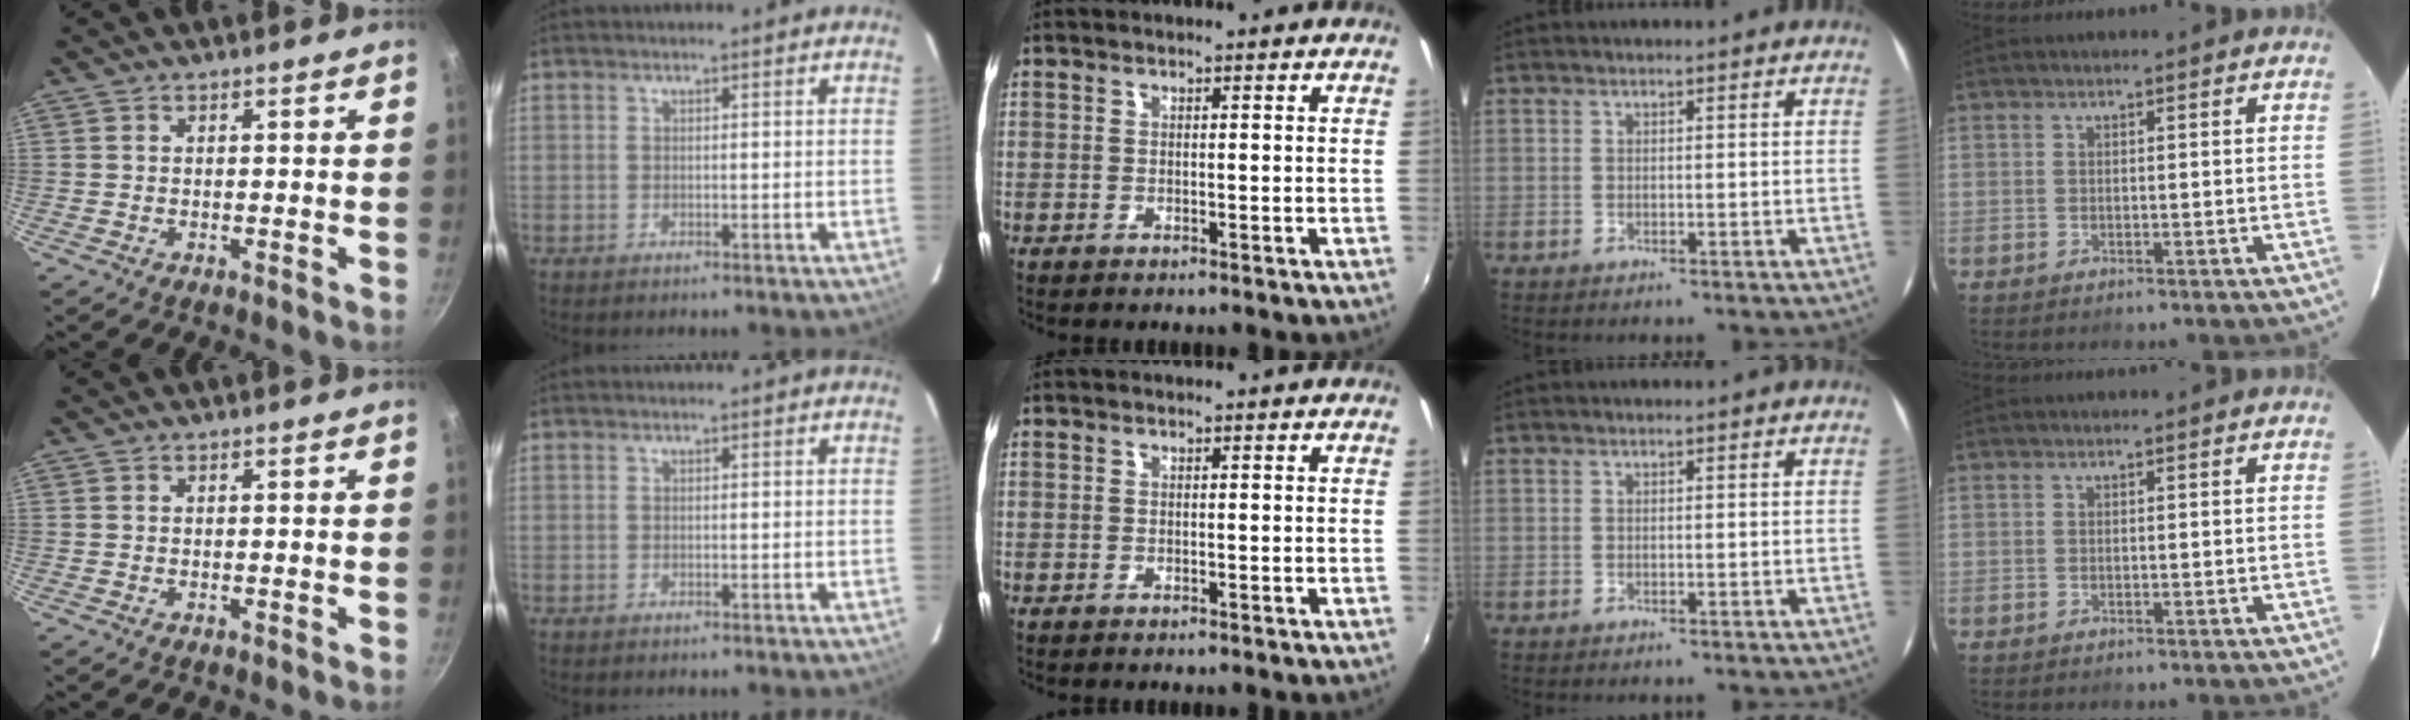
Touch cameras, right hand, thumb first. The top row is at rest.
{}